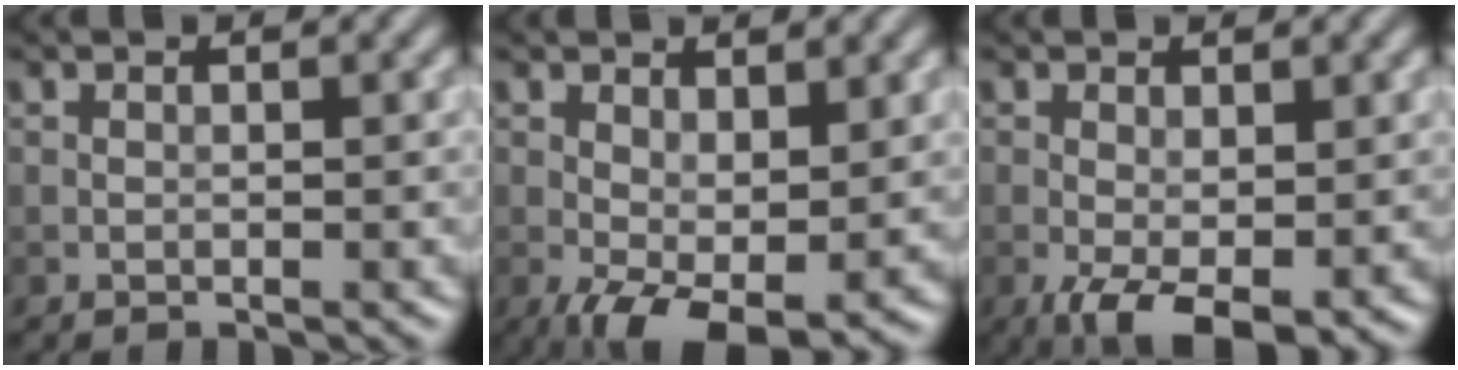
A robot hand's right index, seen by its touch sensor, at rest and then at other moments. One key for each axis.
{"total": 6.2, "fx": -1.2, "fy": 3.1, "fz": 5.3, "tx": -0.103, "ty": -0.018, "tz": -0.011}
{"total": 5.2, "fx": -1.7, "fy": 2.4, "fz": 4.3, "tx": -0.083, "ty": -0.020, "tz": -0.024}